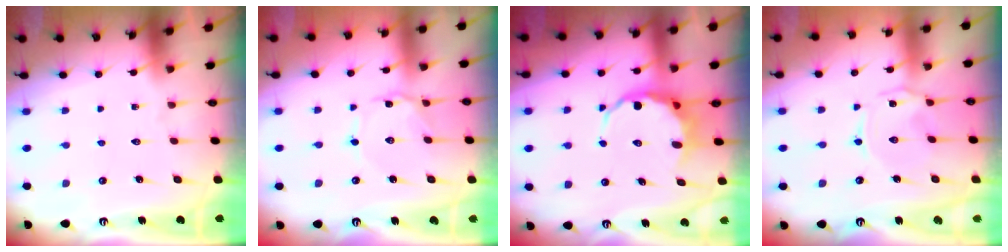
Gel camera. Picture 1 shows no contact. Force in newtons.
{"total": 1.4, "press": 1.3, "slide": 0.2}
{"total": 6.9, "press": 6.7, "slide": 1.8}
{"total": 1.6, "press": 1.5, "slide": 0.6}